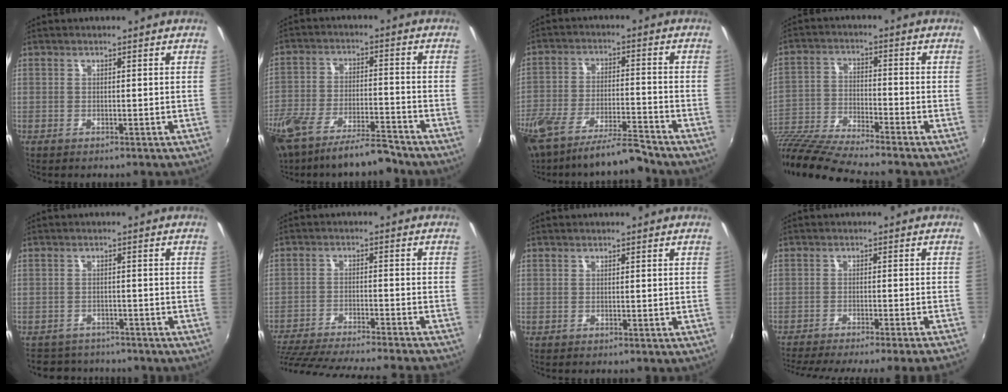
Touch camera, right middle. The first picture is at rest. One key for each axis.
{"total": 15.3, "fx": -12.2, "fy": 4.0, "fz": 8.4, "tx": -0.196, "ty": -0.022, "tz": -0.217}
{"total": 14.1, "fx": -11.8, "fy": 2.2, "fz": 7.3, "tx": -0.172, "ty": -0.019, "tz": -0.214}
{"total": 14.5, "fx": -12.6, "fy": 0.8, "fz": 7.1, "tx": -0.161, "ty": -0.034, "tz": -0.245}
{"total": 6.9, "fx": -6.2, "fy": 2.8, "fz": 1.1, "tx": -0.035, "ty": 0.003, "tz": -0.095}
{"total": 22.9, "fx": -20.2, "fy": 1.8, "fz": 10.6, "tx": -0.203, "ty": -0.039, "tz": -0.304}
{"total": 0.0}
{"total": 16.2, "fx": -14.7, "fy": -1.4, "fz": 6.8, "tx": -0.136, "ty": -0.026, "tz": -0.215}